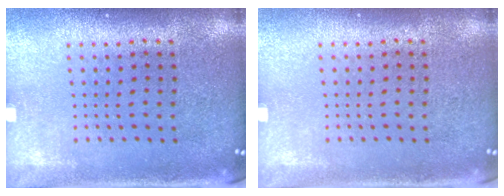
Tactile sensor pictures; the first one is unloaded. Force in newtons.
{"total": 0.0}